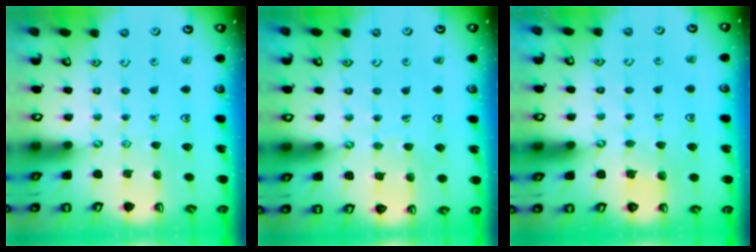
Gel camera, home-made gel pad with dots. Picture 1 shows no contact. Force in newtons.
{"total": 5.4, "press": 5.4, "slide": 0.4}
{"total": 2.6, "press": 2.6, "slide": 0.2}